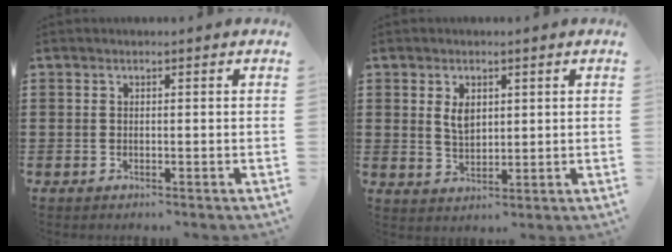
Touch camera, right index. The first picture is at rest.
{"total": 3.4, "force": [1.3, 2.0, 2.5], "torque": [-0.047, 0.003, 0.020]}